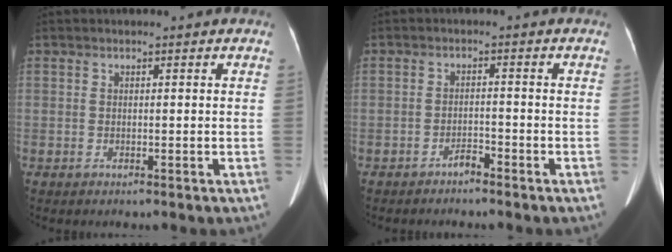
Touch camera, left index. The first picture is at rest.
{"total": 1.7, "force": [-1.6, 0.3, 0.6], "torque": [-0.008, 0.002, -0.027]}